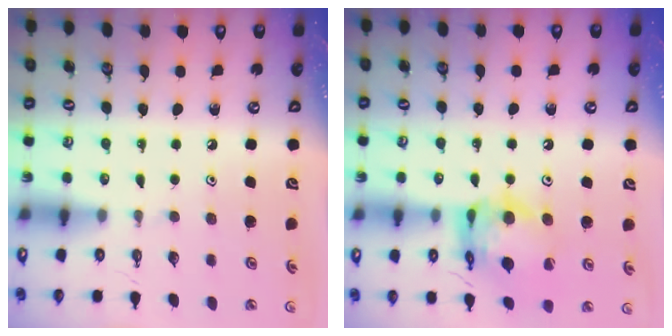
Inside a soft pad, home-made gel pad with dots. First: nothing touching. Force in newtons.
{"total": 13.6, "press": 13.5, "slide": 1.7}